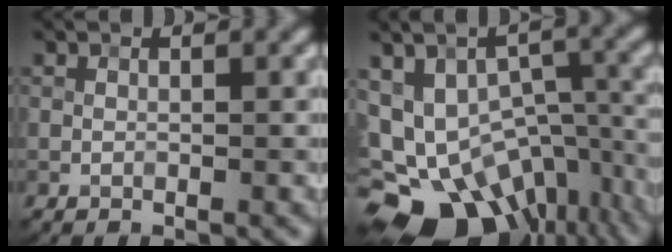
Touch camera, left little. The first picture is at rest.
{"total": 16.5, "force": [-8.0, 10.9, 9.3], "torque": [-0.173, -0.023, -0.091]}